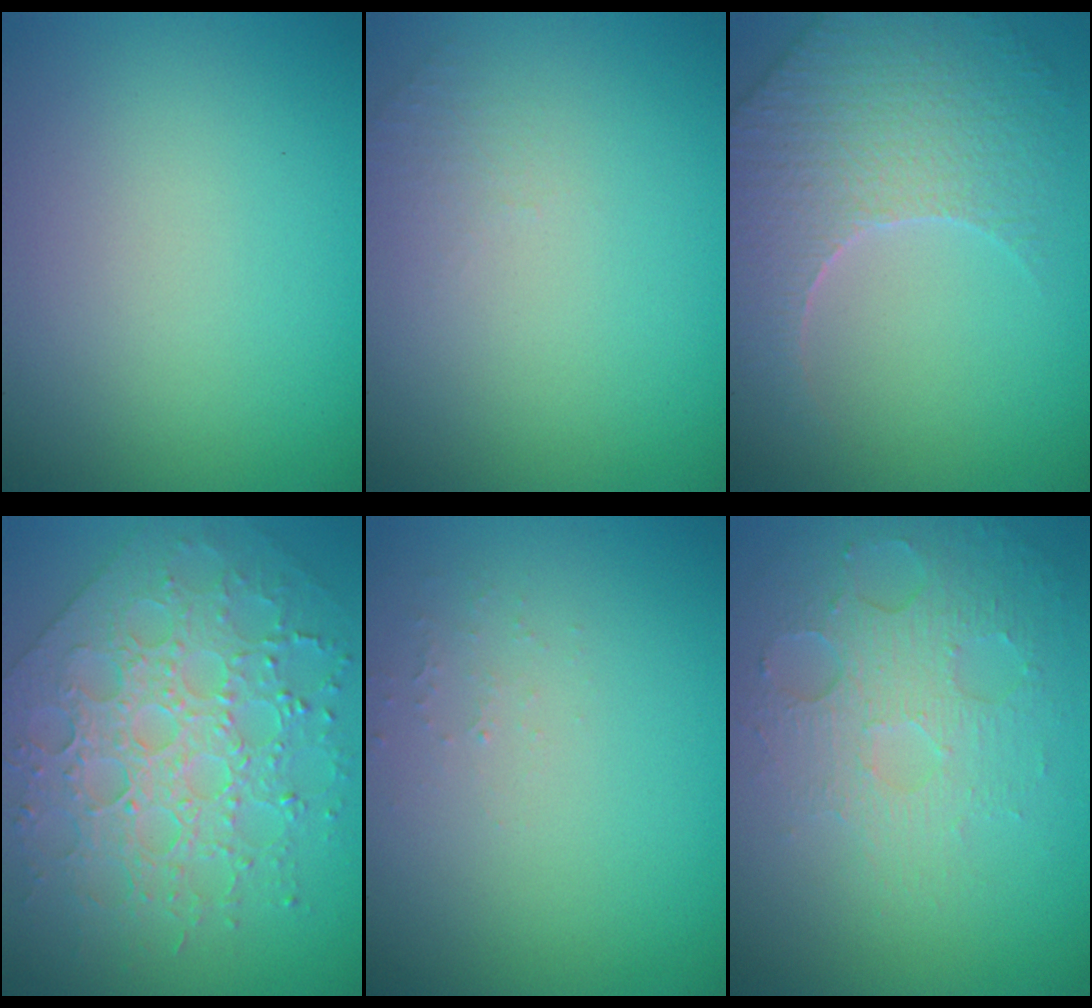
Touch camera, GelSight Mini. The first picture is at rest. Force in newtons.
{"total": 0.5, "press": 0.4, "slide": 0.4}
{"total": 5.1, "press": 4.6, "slide": 2.1}
{"total": 6.3, "press": 5.6, "slide": 2.9}
{"total": 0.8, "press": 0.8, "slide": 0.3}
{"total": 5.2, "press": 3.4, "slide": 3.9}